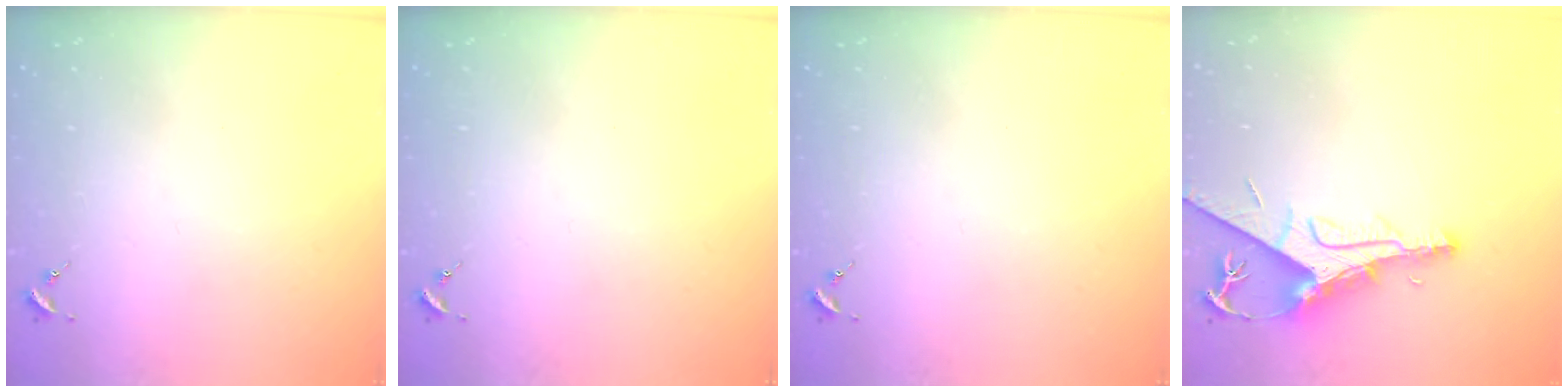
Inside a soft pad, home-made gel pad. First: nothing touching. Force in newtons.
{"total": 0.0}
{"total": 0.0}
{"total": 10.7, "press": 10.7, "slide": 1.2}